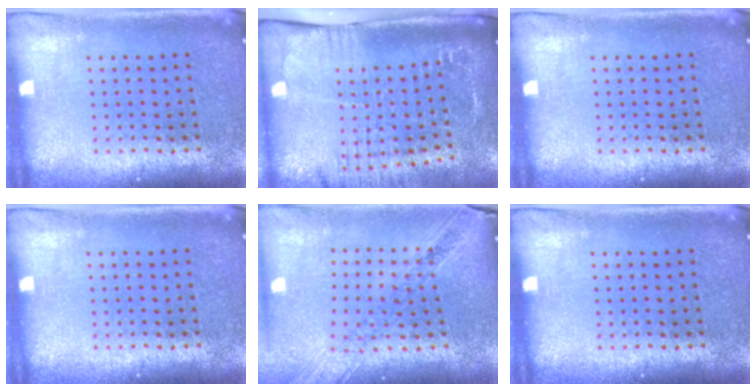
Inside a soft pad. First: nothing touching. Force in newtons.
{"total": 2.7, "press": 2.1, "slide": 1.6}
{"total": 0.0}
{"total": 0.0}
{"total": 1.2, "press": 1.1, "slide": 0.3}
{"total": 0.0}